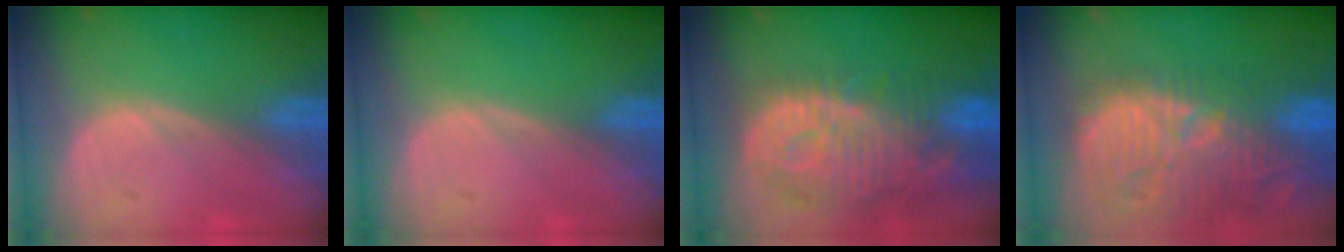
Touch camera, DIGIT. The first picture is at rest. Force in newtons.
{"total": 0.0}
{"total": 12.8, "press": 11.4, "slide": 5.9}
{"total": 14.8, "press": 13.1, "slide": 6.9}